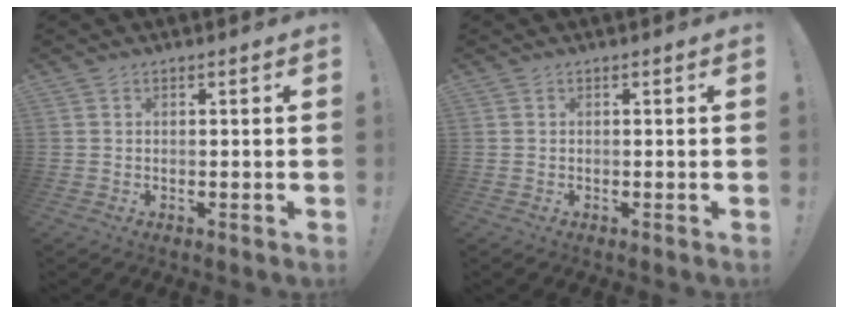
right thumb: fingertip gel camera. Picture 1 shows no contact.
{"total": 0.0}